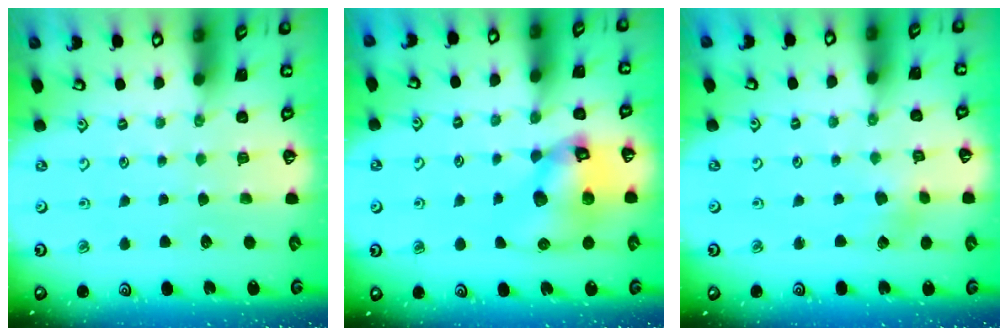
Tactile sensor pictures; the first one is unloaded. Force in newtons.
{"total": 13.3, "press": 13.2, "slide": 1.6}
{"total": 2.3, "press": 2.3, "slide": 0.4}